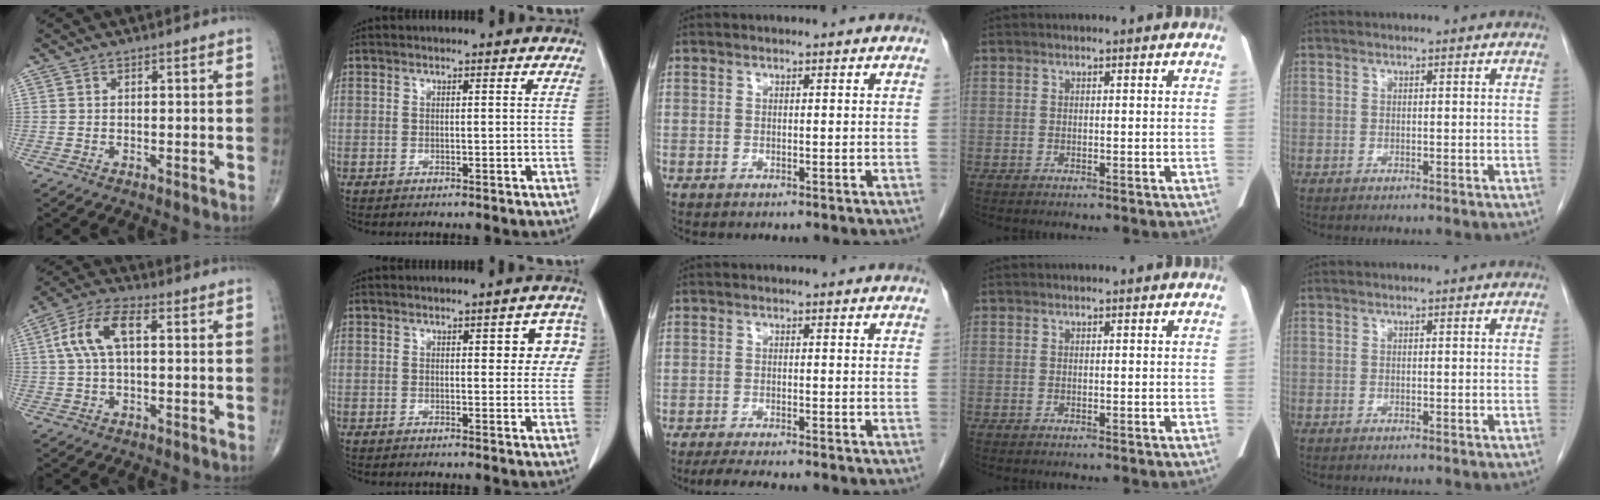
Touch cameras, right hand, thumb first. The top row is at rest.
{"thumb": {"total": 9.1, "force": [1.7, 4.1, 7.9], "torque": [-0.167, 0.031, 0.027]}, "index": {"total": 5.5, "force": [1.7, 2.5, 4.6], "torque": [-0.034, 0.017, 0.016]}, "middle": {"total": 6.7, "force": [-5.7, 0.6, 3.5], "torque": [-0.048, -0.013, -0.084]}}